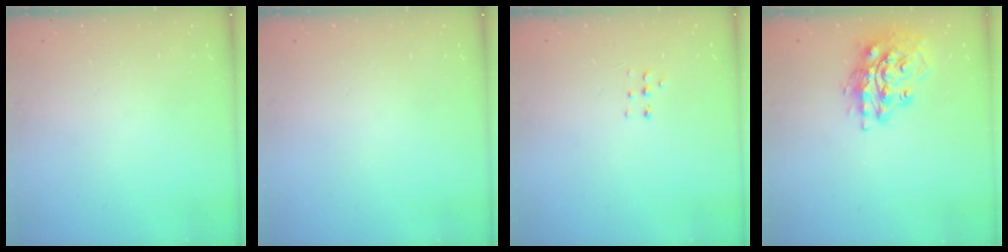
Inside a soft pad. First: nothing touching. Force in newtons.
{"total": 0.0}
{"total": 3.8, "press": 3.7, "slide": 0.9}
{"total": 16.9, "press": 16.7, "slide": 2.3}